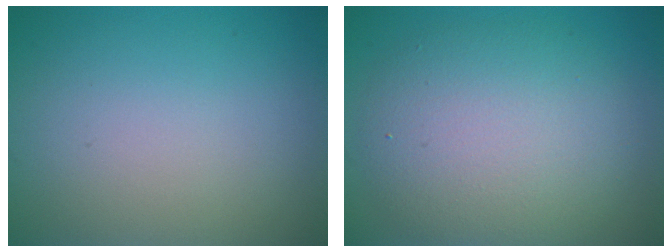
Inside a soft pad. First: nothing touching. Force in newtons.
{"total": 7.1, "press": 7.1, "slide": 0.5}